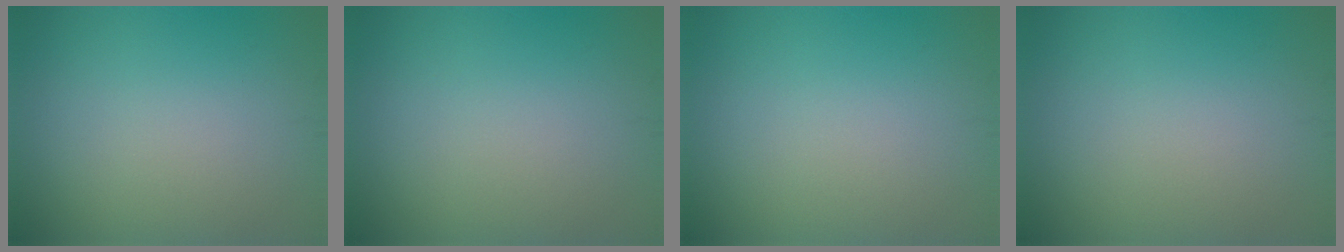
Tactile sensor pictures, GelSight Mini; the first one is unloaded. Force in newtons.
{"total": 0.0}
{"total": 0.0}
{"total": 0.0}